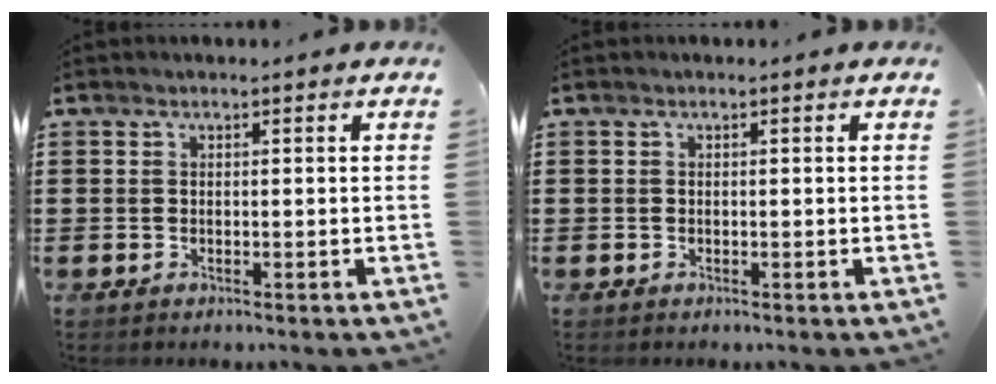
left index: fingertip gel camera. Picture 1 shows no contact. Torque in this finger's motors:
{"motor_torque": [-0.14, 0.14, 0.00, -0.01]}